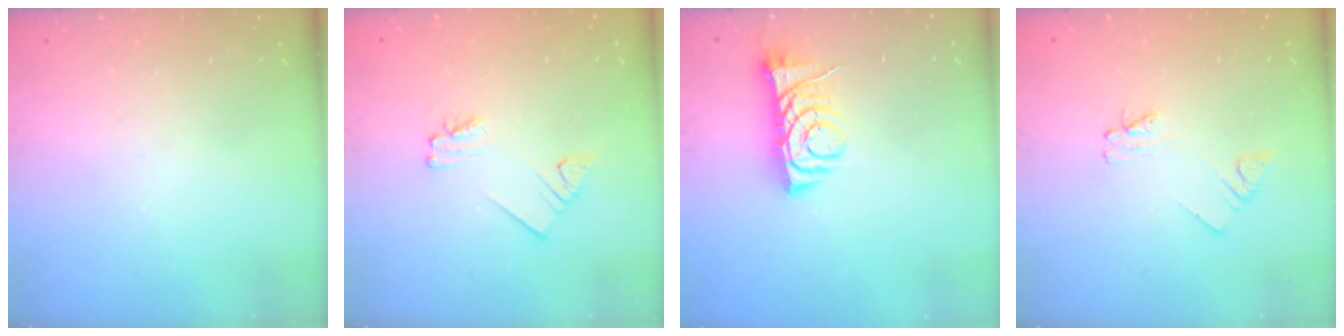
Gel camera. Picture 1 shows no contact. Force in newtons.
{"total": 2.5, "press": 2.5, "slide": 0.2}
{"total": 7.2, "press": 7.1, "slide": 0.7}
{"total": 2.9, "press": 2.9, "slide": 0.3}